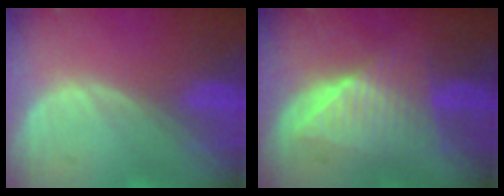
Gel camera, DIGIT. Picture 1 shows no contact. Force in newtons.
{"total": 6.9, "press": 6.9, "slide": 0.2}